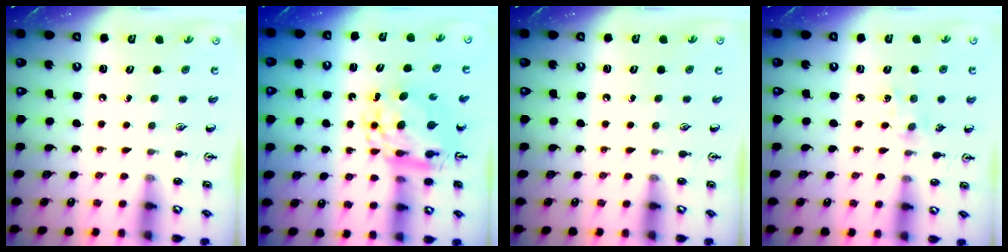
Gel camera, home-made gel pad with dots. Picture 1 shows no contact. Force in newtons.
{"total": 10.8, "press": 10.8, "slide": 1.1}
{"total": 0.0}
{"total": 3.1, "press": 3.1, "slide": 0.5}